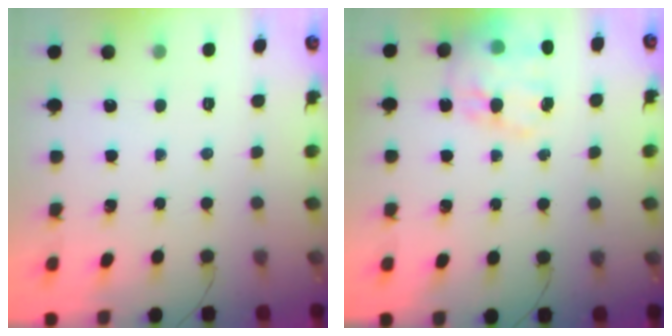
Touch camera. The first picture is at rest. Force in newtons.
{"total": 17.8, "press": 17.4, "slide": 4.0}